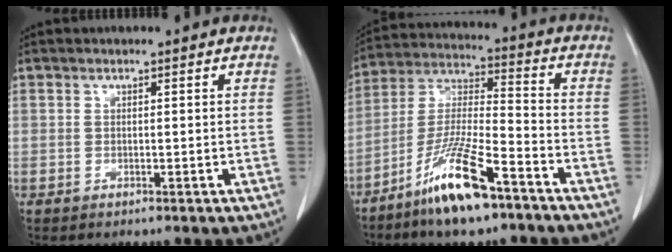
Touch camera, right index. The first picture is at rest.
{"total": 13.5, "force": [-8.8, 1.8, 10.1], "torque": [-0.209, -0.020, -0.166]}